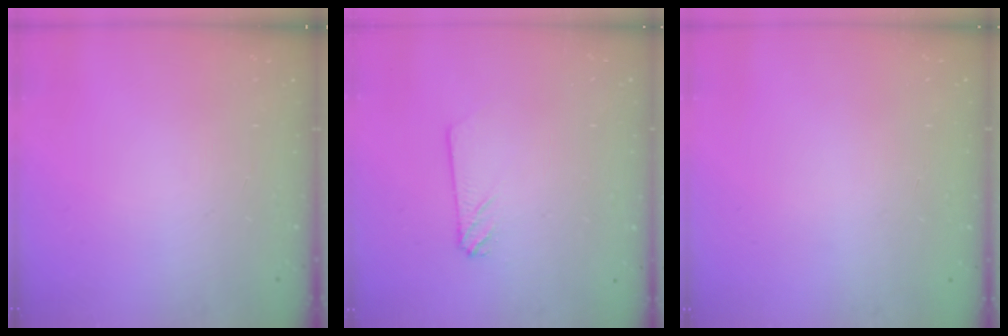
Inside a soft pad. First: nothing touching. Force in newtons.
{"total": 2.9, "press": 2.9, "slide": 0.3}
{"total": 0.0}